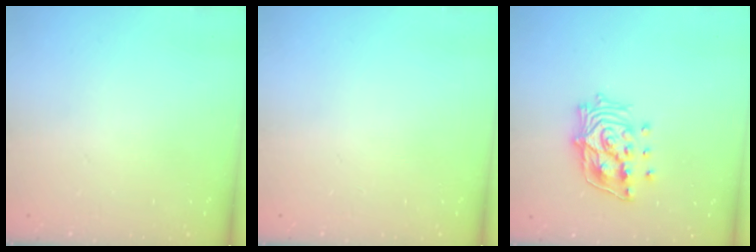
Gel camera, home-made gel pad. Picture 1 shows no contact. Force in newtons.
{"total": 0.0}
{"total": 14.0, "press": 13.9, "slide": 1.7}